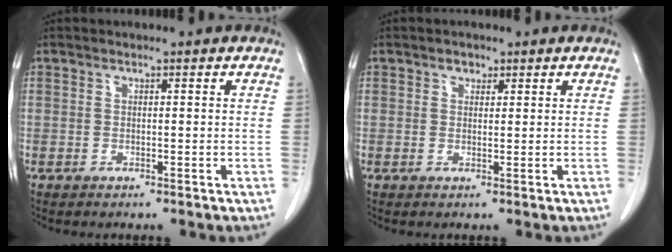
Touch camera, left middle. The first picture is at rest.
{"total": 1.4, "force": [0.8, 1.0, 0.4], "torque": [-0.004, -0.002, 0.012]}